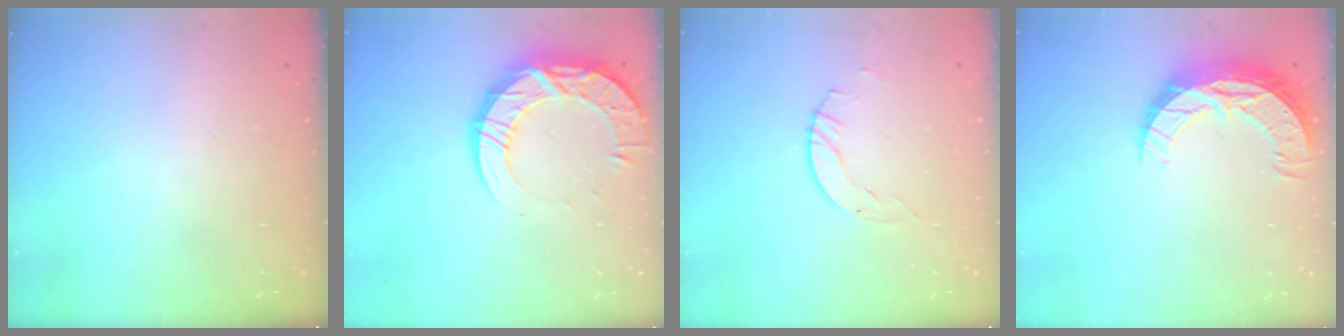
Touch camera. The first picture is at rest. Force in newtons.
{"total": 15.3, "press": 15.3, "slide": 1.2}
{"total": 3.7, "press": 3.7, "slide": 0.5}
{"total": 10.2, "press": 10.2, "slide": 0.6}